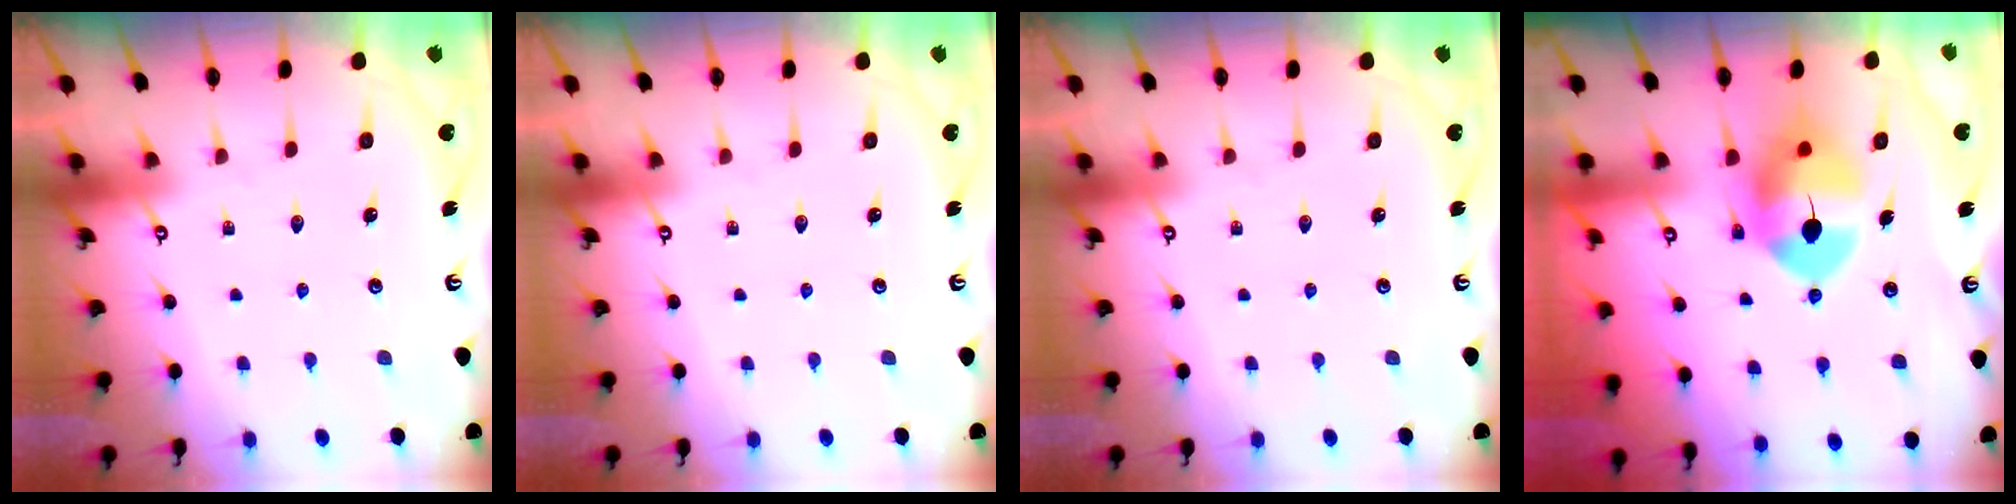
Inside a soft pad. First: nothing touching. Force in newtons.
{"total": 0.0}
{"total": 0.0}
{"total": 10.8, "press": 10.6, "slide": 1.9}